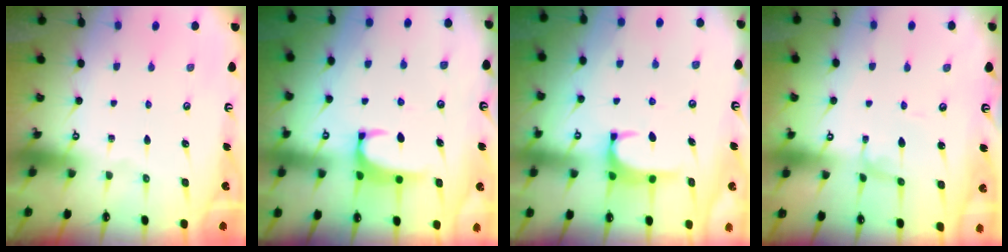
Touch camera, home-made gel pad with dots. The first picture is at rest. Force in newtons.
{"total": 1.6, "press": 1.6, "slide": 0.4}
{"total": 1.7, "press": 1.5, "slide": 0.8}
{"total": 1.3, "press": 1.3, "slide": 0.2}